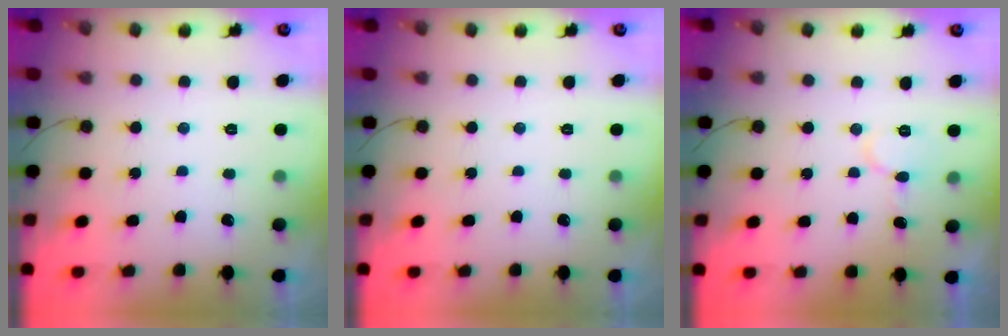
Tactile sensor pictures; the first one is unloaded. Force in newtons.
{"total": 0.0}
{"total": 6.0, "press": 6.0, "slide": 0.3}